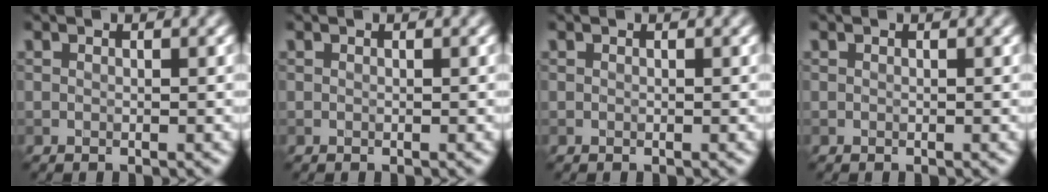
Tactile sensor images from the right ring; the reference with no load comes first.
{"total": 0.0}
{"total": 0.0}
{"total": 0.0}